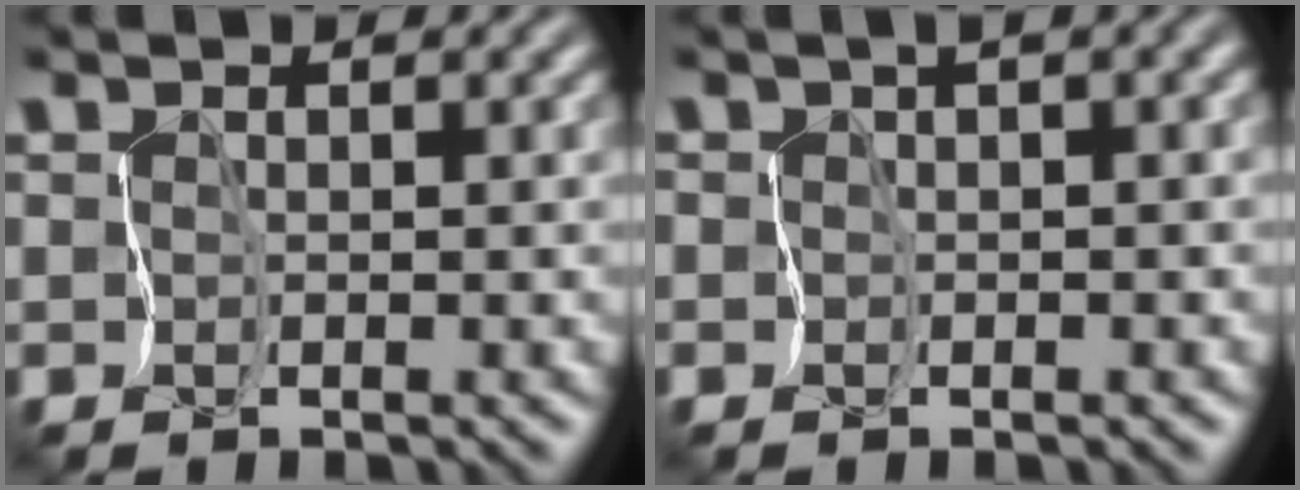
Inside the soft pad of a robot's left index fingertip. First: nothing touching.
{"total": 2.9, "force": [0.9, 1.4, 2.4], "torque": [-0.029, 0.005, 0.009]}